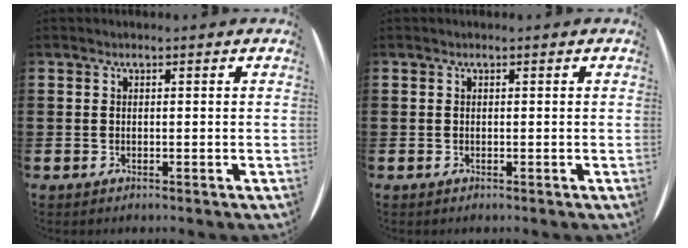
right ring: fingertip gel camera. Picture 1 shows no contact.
{"total": 0.0}